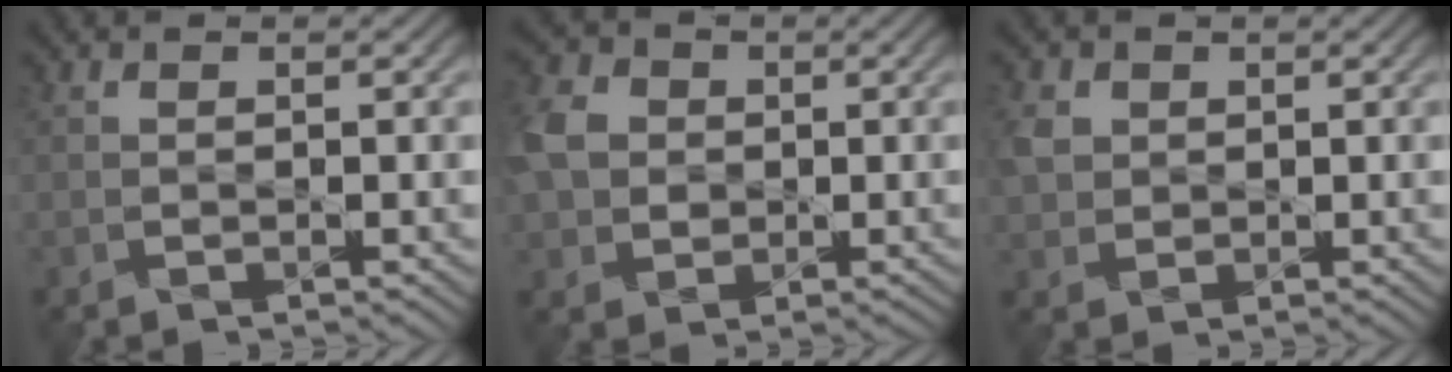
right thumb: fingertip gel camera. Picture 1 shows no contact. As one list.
[{"total": 6.7, "force": [0.9, 5.6, 3.6], "torque": [-0.112, 0.014, 0.011]}, {"total": 2.4, "force": [1.3, 2.0, 0.4], "torque": [-0.024, 0.006, 0.027]}]